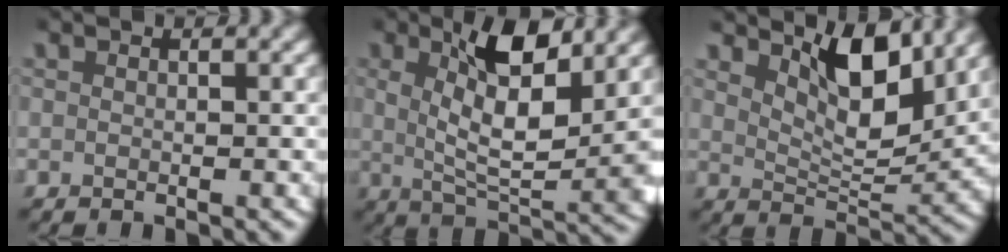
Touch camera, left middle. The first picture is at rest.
{"total": 8.5, "force": [2.3, 2.9, 7.7], "torque": [-0.123, -0.015, 0.045]}
{"total": 6.3, "force": [4.0, 2.1, 4.5], "torque": [-0.077, -0.012, 0.067]}